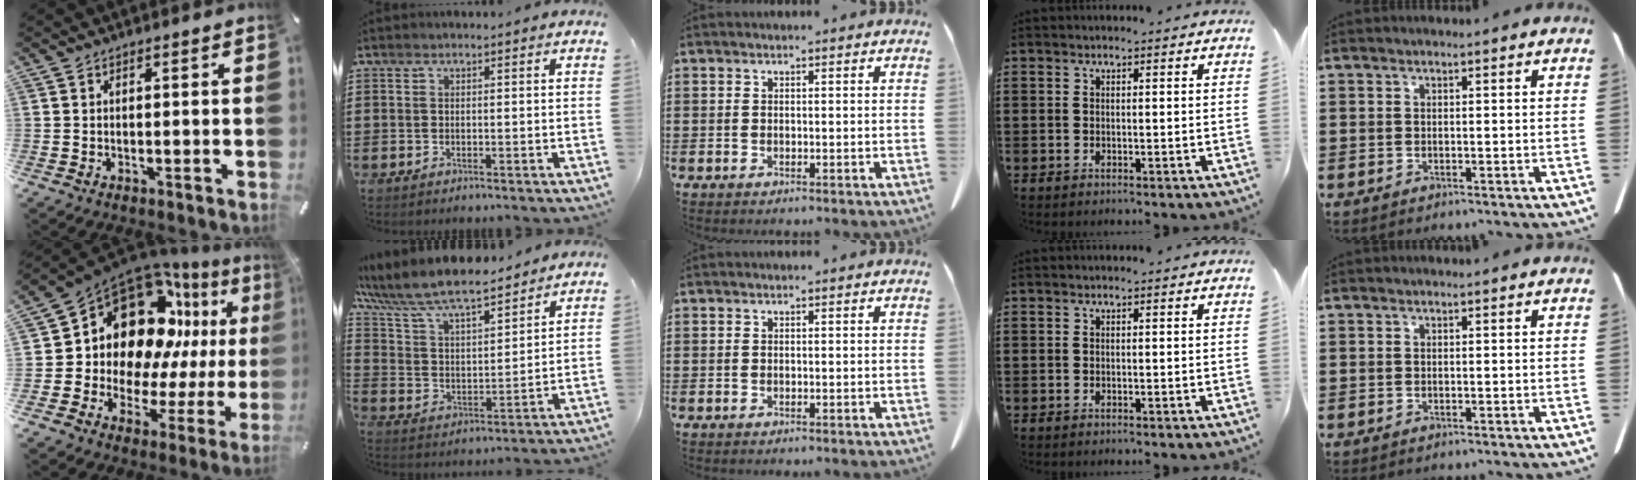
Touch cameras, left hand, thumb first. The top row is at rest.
{"thumb": {"total": 18.0, "force": [8.8, 12.4, 9.6], "torque": [-0.160, -0.092, 0.161]}, "index": {"total": 8.7, "force": [7.8, 1.7, 3.6], "torque": [-0.103, -0.042, 0.133]}}